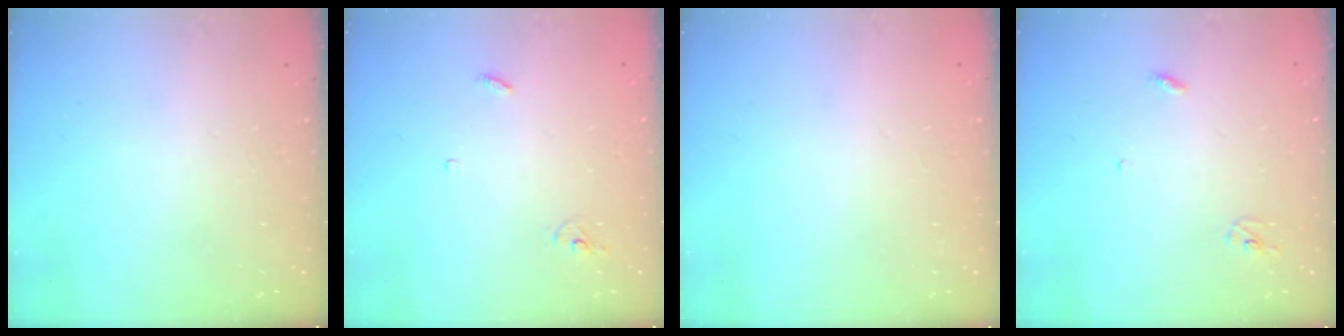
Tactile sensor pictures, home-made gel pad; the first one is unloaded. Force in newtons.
{"total": 2.9, "press": 2.9, "slide": 0.2}
{"total": 1.0, "press": 0.8, "slide": 0.6}
{"total": 2.8, "press": 2.8, "slide": 0.2}